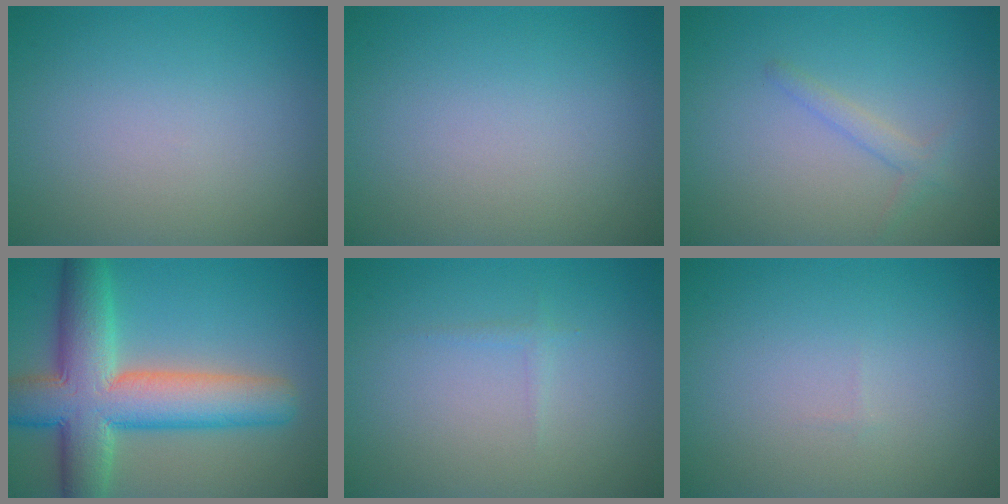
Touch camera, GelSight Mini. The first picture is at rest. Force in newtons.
{"total": 0.0}
{"total": 1.4, "press": 1.4, "slide": 0.1}
{"total": 10.9, "press": 10.9, "slide": 0.8}
{"total": 0.6, "press": 0.6, "slide": 0.0}
{"total": 0.0}